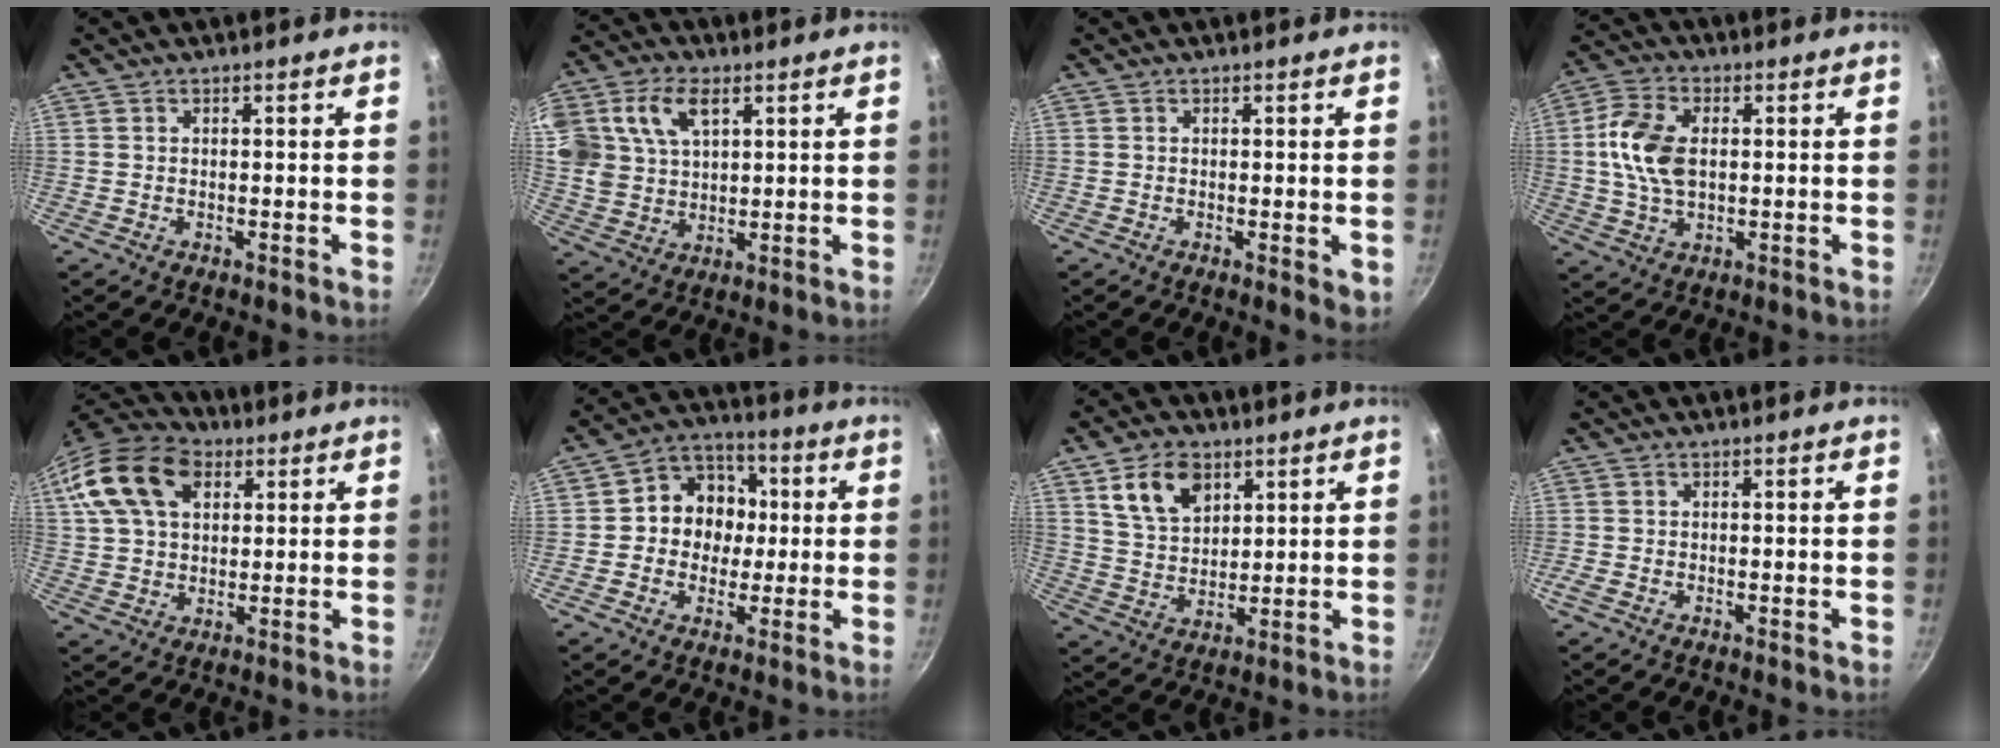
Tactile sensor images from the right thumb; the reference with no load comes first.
{"total": 15.5, "force": [6.0, 10.6, 9.5], "torque": [-0.199, 0.011, 0.116]}
{"total": 2.4, "force": [-0.3, 0.8, 2.3], "torque": [-0.030, -0.010, -0.004]}
{"total": 10.7, "force": [1.0, 6.6, 8.4], "torque": [-0.156, 0.012, 0.012]}
{"total": 18.1, "force": [7.0, 12.0, 11.6], "torque": [-0.215, 0.014, 0.118]}
{"total": 11.0, "force": [0.5, 9.7, 5.2], "torque": [-0.032, 0.019, -0.012]}
{"total": 10.1, "force": [4.9, 6.5, 5.9], "torque": [-0.083, -0.016, 0.096]}
{"total": 1.0, "force": [-0.4, 0.5, 0.7], "torque": [-0.018, 0.000, -0.013]}